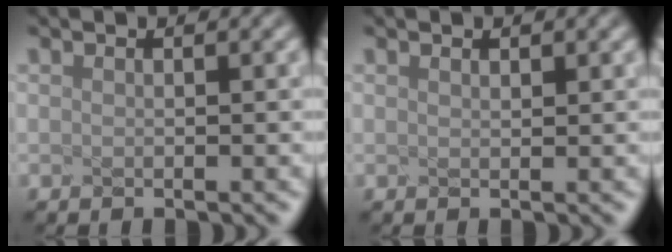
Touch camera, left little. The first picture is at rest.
{"total": 0.0}